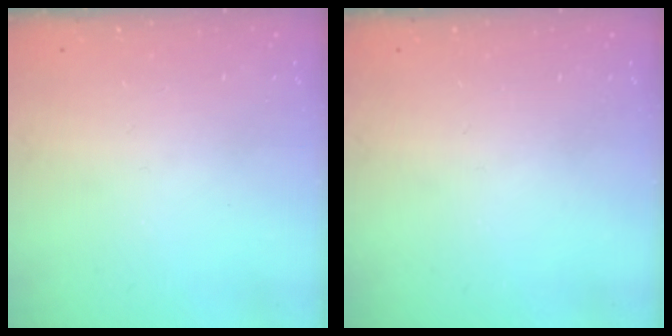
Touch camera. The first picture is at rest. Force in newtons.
{"total": 0.0}